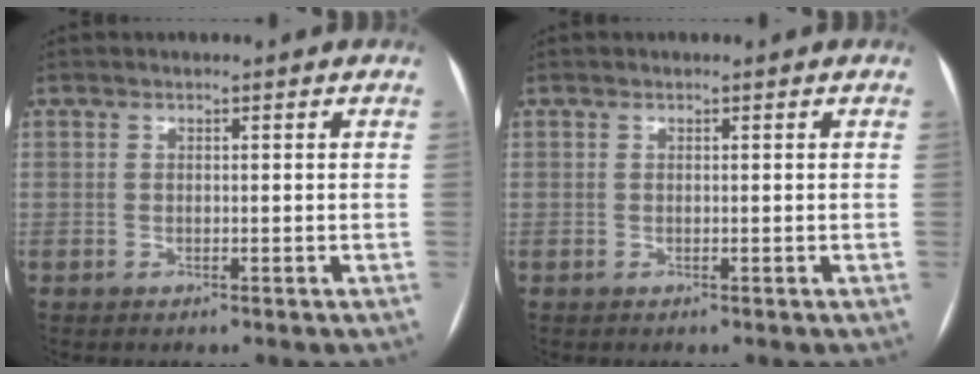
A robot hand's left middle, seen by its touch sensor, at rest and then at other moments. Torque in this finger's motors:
{"motor_torque": [0.01, -0.03, -0.02, -0.01]}